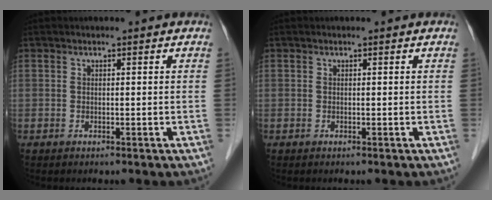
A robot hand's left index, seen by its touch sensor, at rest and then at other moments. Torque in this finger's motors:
{"motor_torque": [0.00, 0.00, 0.01, 0.00]}